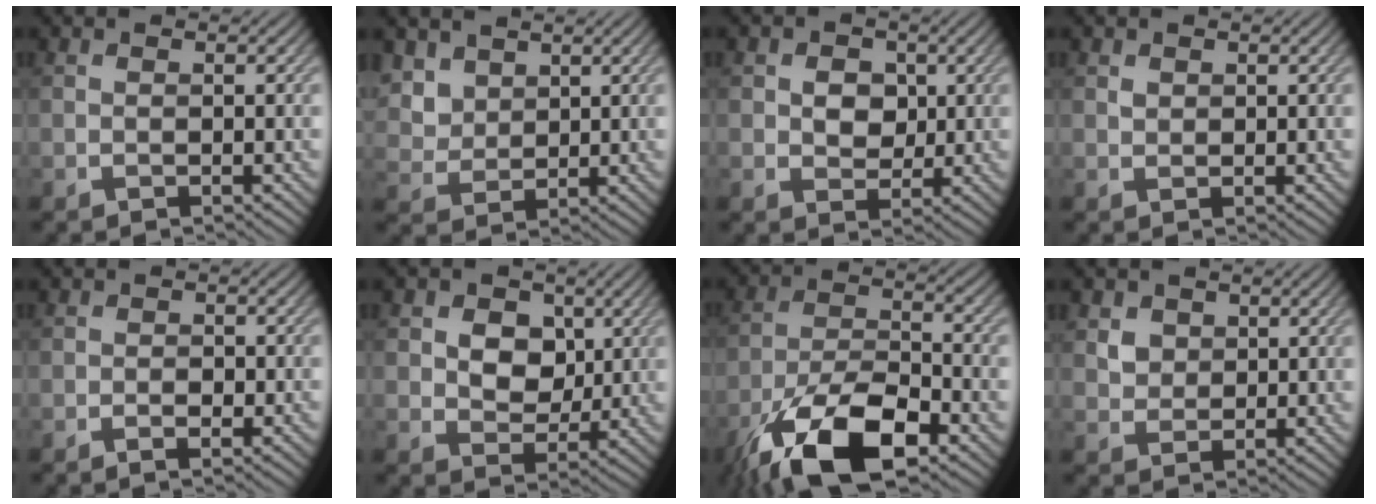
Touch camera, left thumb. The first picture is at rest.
{"total": 5.2, "force": [3.1, 3.4, 2.4], "torque": [-0.075, -0.004, 0.064]}
{"total": 4.4, "force": [1.0, 3.6, 2.3], "torque": [-0.044, -0.002, 0.006]}
{"total": 0.9, "force": [0.6, 0.7, 0.3], "torque": [-0.006, -0.002, 0.012]}
{"total": 1.6, "force": [-0.8, 0.8, 1.1], "torque": [-0.012, -0.001, -0.011]}
{"total": 6.4, "force": [1.8, 4.9, 3.7], "torque": [-0.070, -0.003, 0.019]}
{"total": 15.0, "force": [-9.2, 5.7, 10.4], "torque": [-0.214, -0.020, -0.179]}
{"total": 2.6, "force": [1.3, 2.1, 0.8], "torque": [-0.026, -0.007, 0.024]}